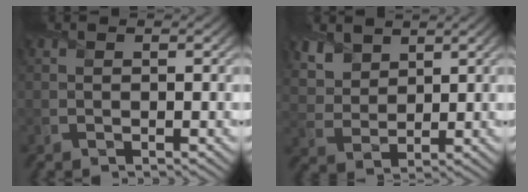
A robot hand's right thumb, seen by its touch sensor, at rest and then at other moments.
{"total": 5.8, "force": [4.1, 3.3, 2.3], "torque": [-0.079, -0.012, 0.098]}